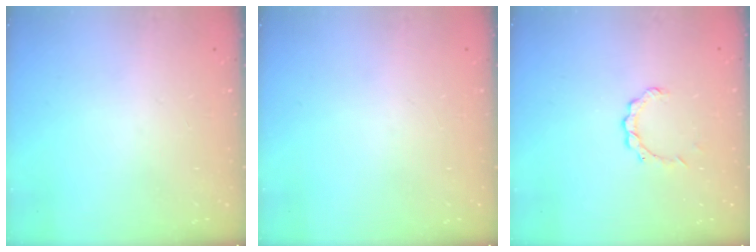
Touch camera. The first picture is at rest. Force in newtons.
{"total": 0.0}
{"total": 3.8, "press": 3.8, "slide": 0.3}